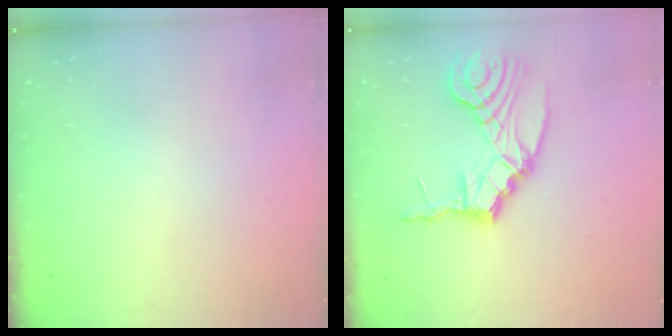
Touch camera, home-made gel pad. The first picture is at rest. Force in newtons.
{"total": 11.0, "press": 11.0, "slide": 0.6}